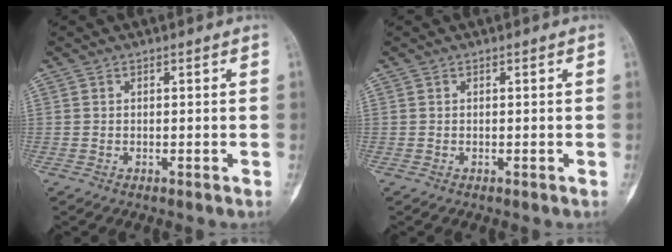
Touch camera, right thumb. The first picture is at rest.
{"total": 0.0}